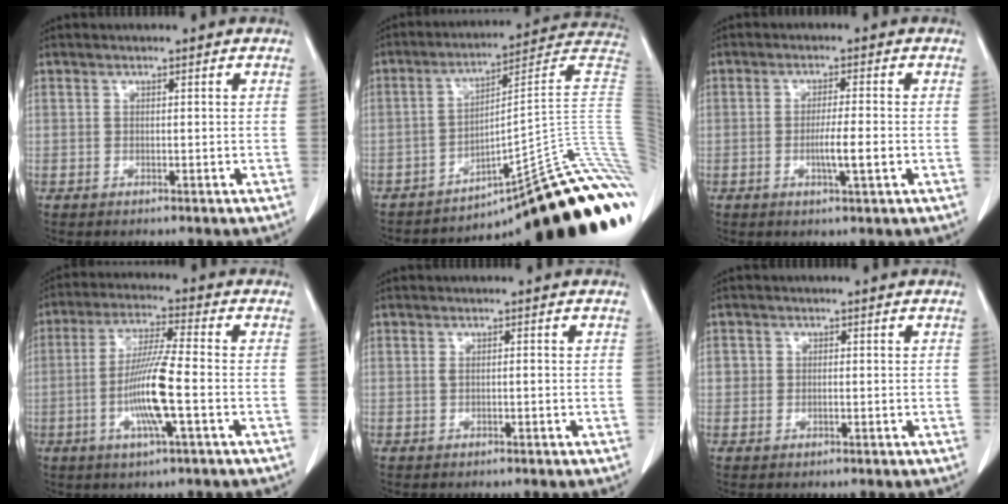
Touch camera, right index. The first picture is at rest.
{"total": 28.6, "force": [-14.1, 2.5, 24.8], "torque": [-0.193, 0.043, -0.188]}
{"total": 4.2, "force": [-1.0, -0.1, 4.1], "torque": [-0.071, -0.004, -0.015]}
{"total": 10.1, "force": [-2.4, -0.1, 9.8], "torque": [-0.193, -0.008, -0.050]}
{"total": 0.7, "force": [0.0, 0.1, 0.7], "torque": [-0.011, 0.002, 0.004]}
{"total": 1.5, "force": [0.1, 1.4, 0.5], "torque": [-0.004, 0.009, 0.003]}